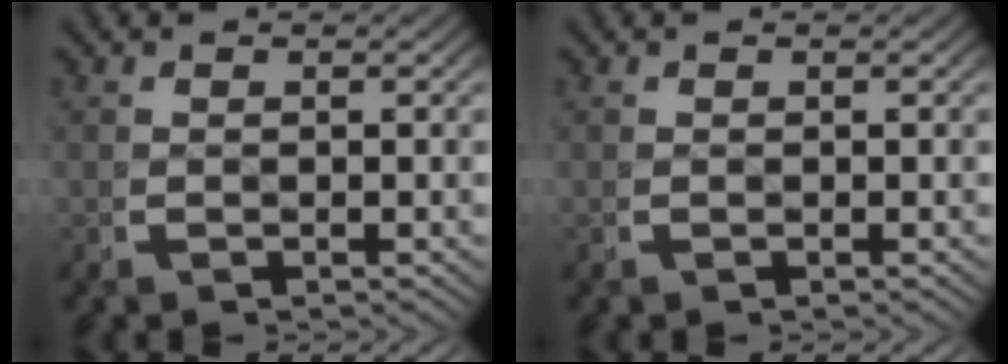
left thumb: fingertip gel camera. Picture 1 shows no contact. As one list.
[{"total": 0.0}]